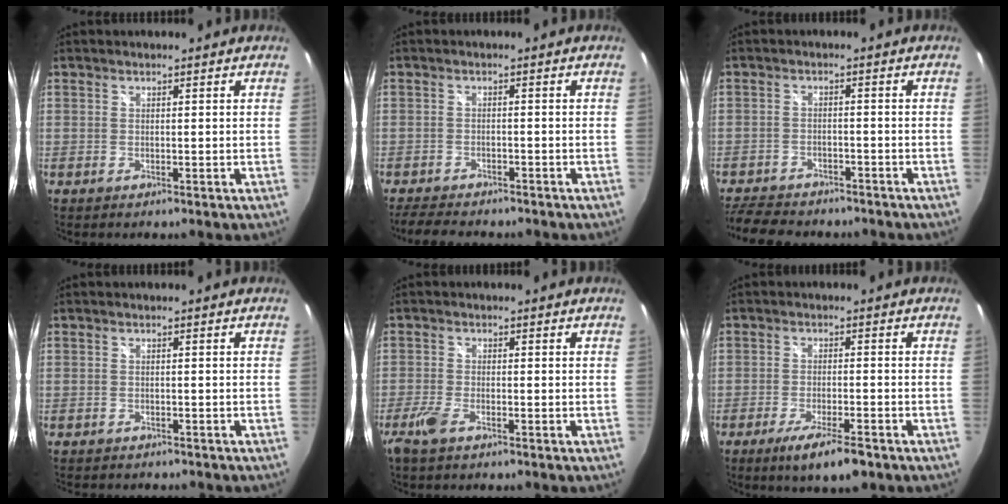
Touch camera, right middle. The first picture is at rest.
{"total": 7.2, "force": [-6.4, 1.9, 2.5], "torque": [-0.069, -0.014, -0.100]}
{"total": 10.9, "force": [-9.4, 4.0, 3.8], "torque": [-0.104, -0.009, -0.149]}
{"total": 3.3, "force": [-2.9, 1.0, 1.0], "torque": [-0.021, -0.013, -0.041]}
{"total": 3.5, "force": [-2.4, 0.9, 2.4], "torque": [-0.063, -0.006, -0.049]}
{"total": 7.4, "force": [-5.0, 1.3, 5.2], "torque": [-0.109, -0.019, -0.085]}